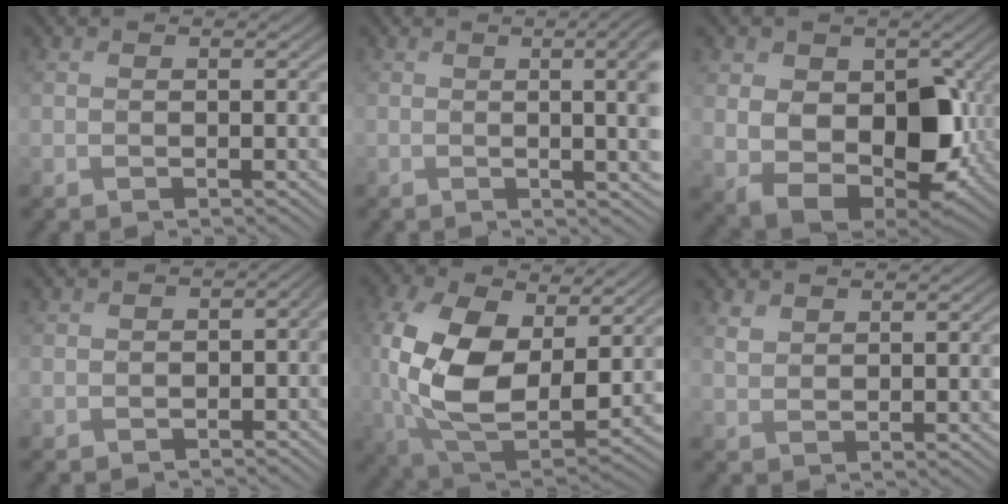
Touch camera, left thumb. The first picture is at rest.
{"total": 10.7, "force": [0.4, 4.1, 9.9], "torque": [-0.095, 0.017, -0.002]}
{"total": 12.0, "force": [0.2, 8.2, 8.7], "torque": [-0.168, -0.021, 0.007]}
{"total": 2.9, "force": [-1.4, 2.1, 1.3], "torque": [-0.014, -0.015, -0.023]}
{"total": 15.0, "force": [2.2, 9.1, 11.7], "torque": [-0.289, -0.018, 0.054]}
{"total": 1.6, "force": [1.3, 0.7, 0.7], "torque": [-0.019, 0.000, 0.029]}